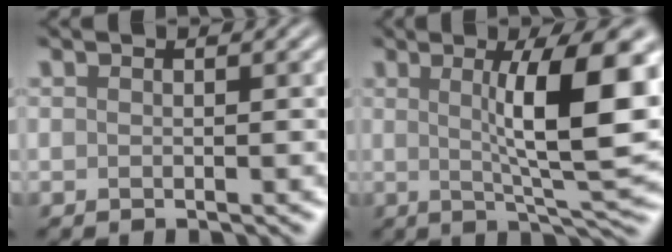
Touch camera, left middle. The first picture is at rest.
{"total": 9.7, "force": [1.6, 1.7, 9.5], "torque": [-0.124, 0.000, 0.033]}